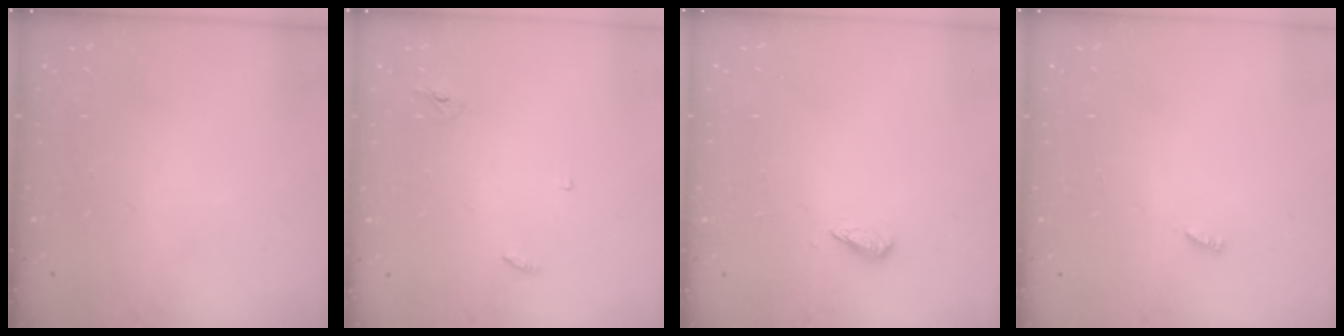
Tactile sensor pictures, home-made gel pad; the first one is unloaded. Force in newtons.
{"total": 2.9, "press": 2.9, "slide": 0.2}
{"total": 2.7, "press": 2.6, "slide": 0.4}
{"total": 1.9, "press": 1.9, "slide": 0.3}